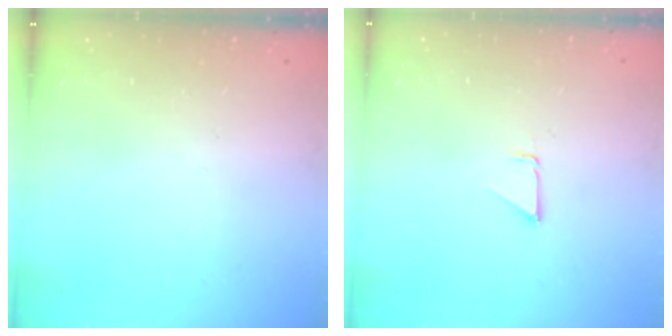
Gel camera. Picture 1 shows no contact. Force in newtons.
{"total": 0.9, "press": 0.9, "slide": 0.1}